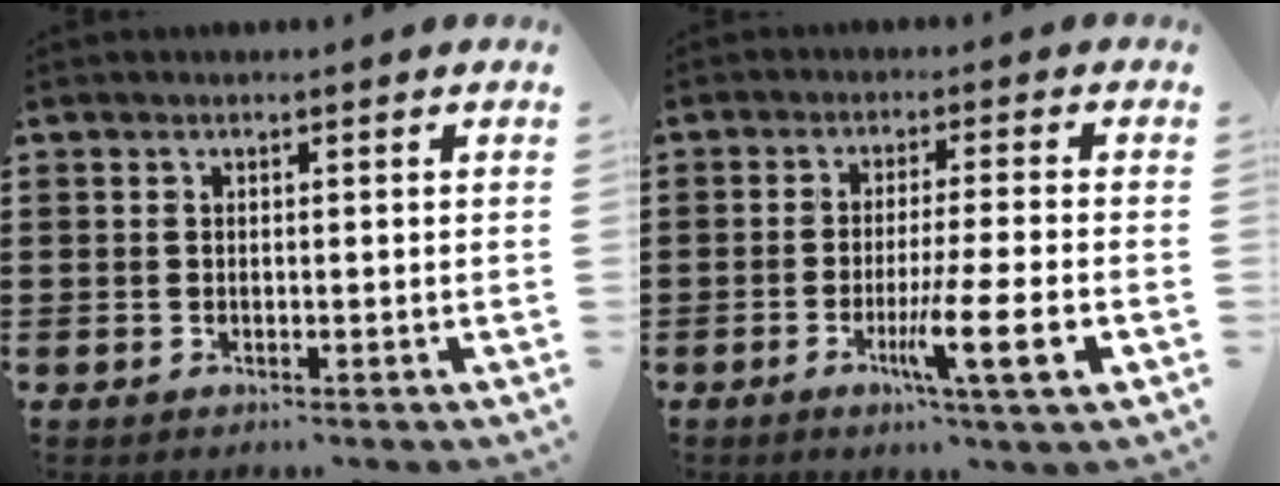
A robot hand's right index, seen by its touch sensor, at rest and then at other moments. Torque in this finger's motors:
{"motor_torque": [1.15, -0.66, 0.30, 0.11]}